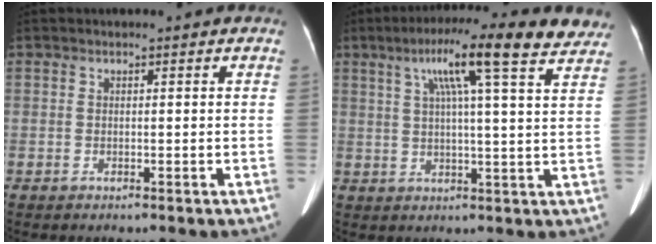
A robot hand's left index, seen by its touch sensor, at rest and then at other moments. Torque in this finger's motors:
{"motor_torque": [0.44, -0.39, 0.56, 0.17]}